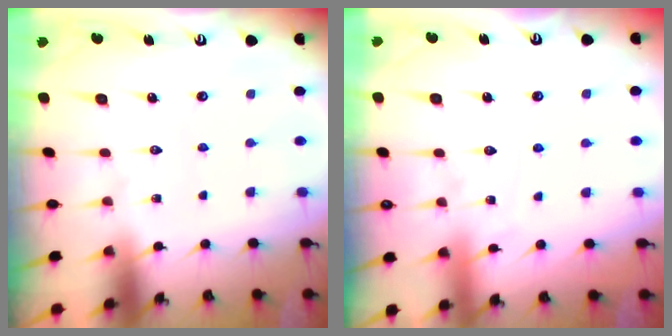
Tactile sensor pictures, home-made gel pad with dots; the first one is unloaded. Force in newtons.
{"total": 6.2, "press": 6.1, "slide": 0.7}